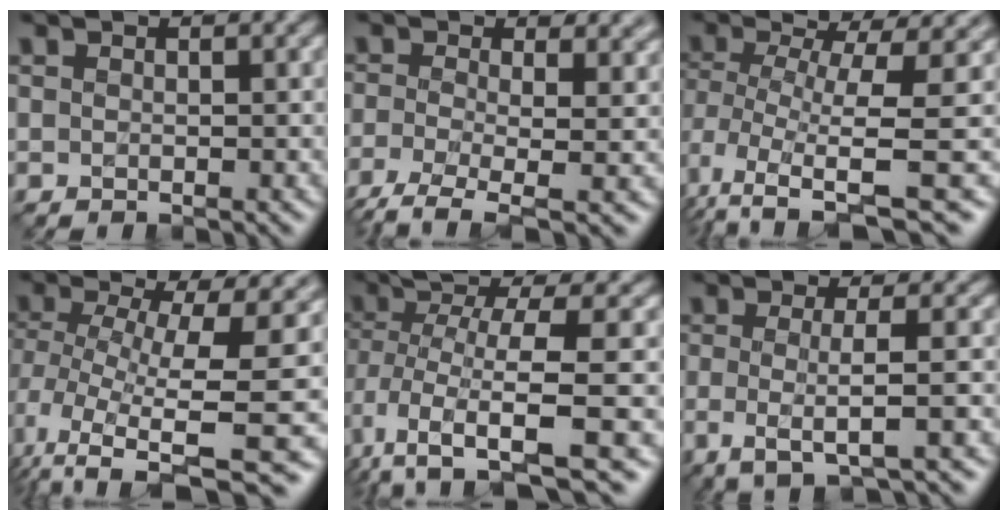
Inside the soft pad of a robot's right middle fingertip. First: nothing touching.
{"total": 7.4, "force": [-2.5, 3.1, 6.3], "torque": [-0.115, -0.017, -0.051]}
{"total": 8.4, "force": [-1.1, 3.0, 7.8], "torque": [-0.153, -0.015, -0.012]}
{"total": 10.7, "force": [-0.9, 3.7, 10.0], "torque": [-0.197, -0.018, 0.015]}
{"total": 7.9, "force": [-2.7, 2.7, 6.9], "torque": [-0.132, -0.013, -0.046]}
{"total": 4.6, "force": [-0.8, 1.2, 4.4], "torque": [-0.069, -0.012, -0.015]}